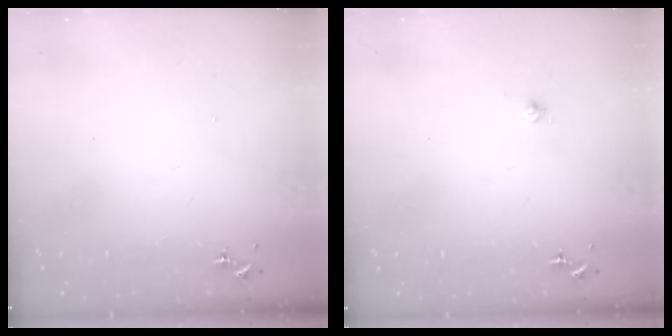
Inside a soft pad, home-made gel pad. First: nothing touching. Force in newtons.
{"total": 2.3, "press": 2.3, "slide": 0.2}